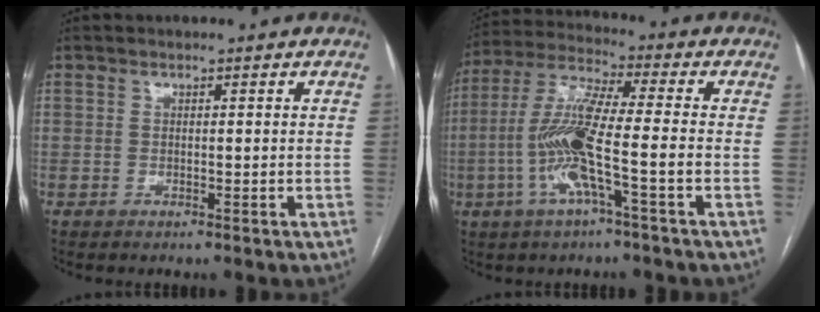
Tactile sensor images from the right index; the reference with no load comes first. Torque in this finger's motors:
{"motor_torque": [1.59, -0.51, 0.71, 0.21]}